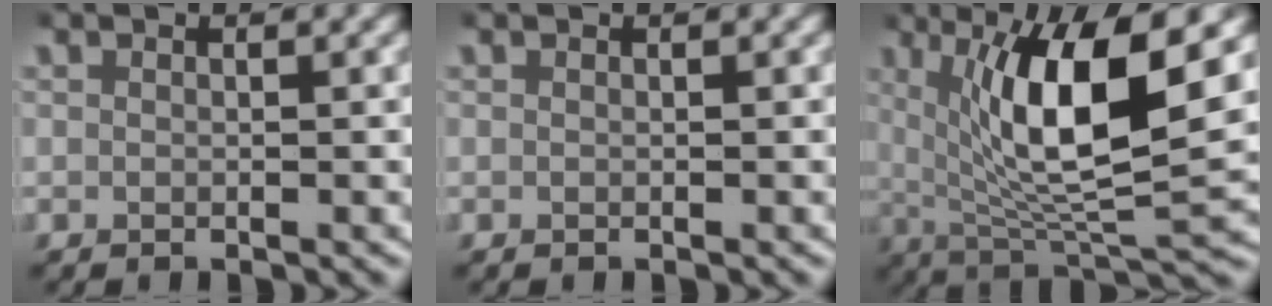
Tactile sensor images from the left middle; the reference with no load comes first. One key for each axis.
{"total": 0.0}
{"total": 12.1, "fx": 2.4, "fy": 4.3, "fz": 11.1, "tx": -0.177, "ty": 0.008, "tz": 0.041}